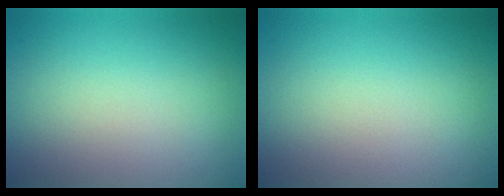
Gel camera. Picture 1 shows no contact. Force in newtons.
{"total": 0.0}